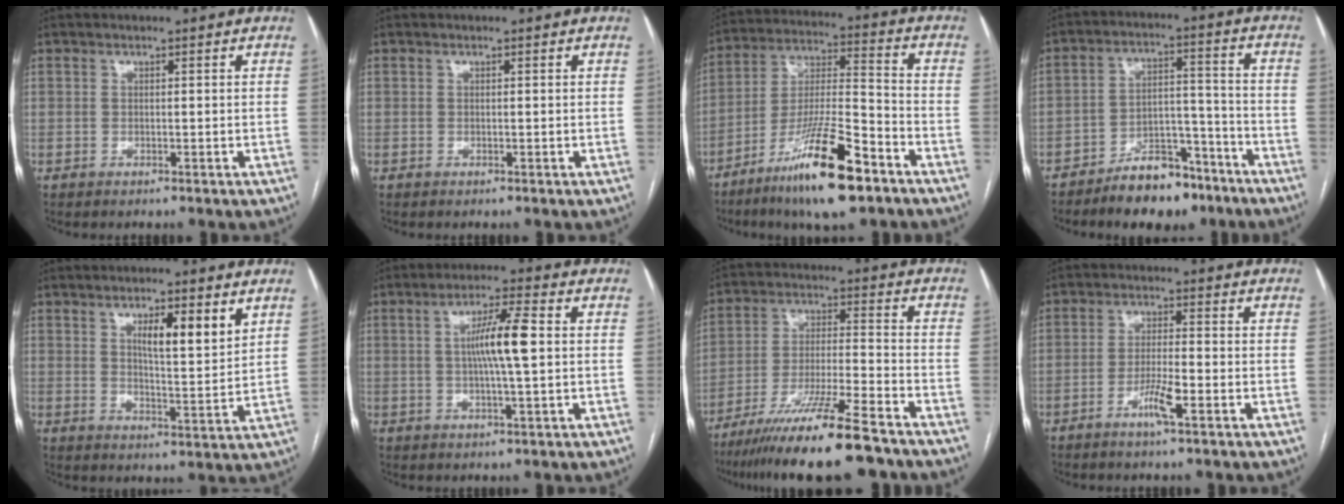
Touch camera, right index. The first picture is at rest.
{"total": 0.0}
{"total": 16.4, "force": [-10.1, 2.2, 12.8], "torque": [-0.249, -0.023, -0.180]}
{"total": 10.4, "force": [-7.8, 4.4, 5.3], "torque": [-0.079, 0.023, -0.129]}
{"total": 7.7, "force": [3.8, 1.3, 6.5], "torque": [-0.105, -0.005, 0.061]}
{"total": 7.6, "force": [0.7, 0.1, 7.5], "torque": [-0.135, 0.004, 0.009]}
{"total": 16.6, "force": [-12.5, 0.7, 10.9], "torque": [-0.194, -0.035, -0.215]}
{"total": 4.8, "force": [-2.4, 0.1, 4.2], "torque": [-0.080, -0.005, -0.047]}